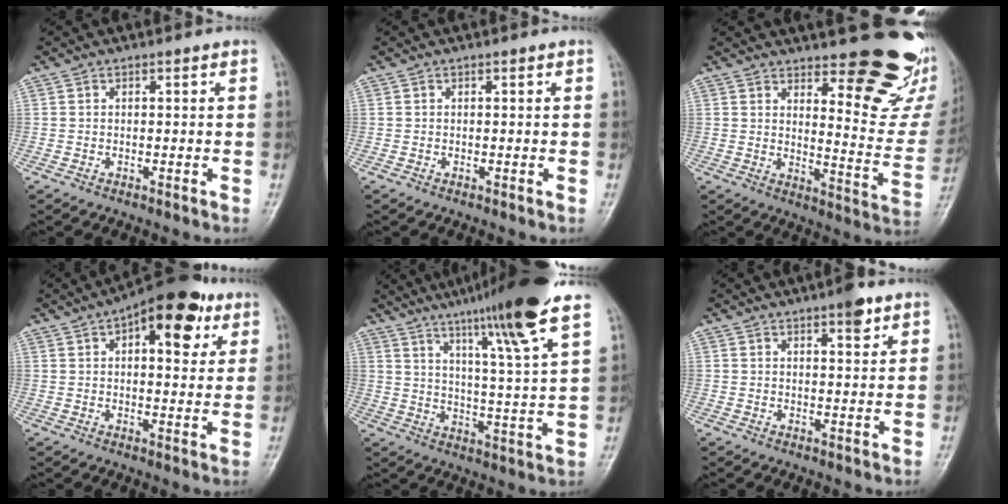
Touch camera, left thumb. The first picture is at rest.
{"total": 0.0}
{"total": 19.9, "force": [12.9, 6.6, 13.7], "torque": [-0.126, -0.108, 0.167]}
{"total": 14.5, "force": [6.6, 6.7, 11.0], "torque": [-0.112, -0.003, 0.085]}
{"total": 18.0, "force": [12.1, 0.0, 13.4], "torque": [-0.198, -0.048, 0.176]}
{"total": 4.1, "force": [2.6, 1.2, 2.9], "torque": [-0.032, -0.013, 0.034]}